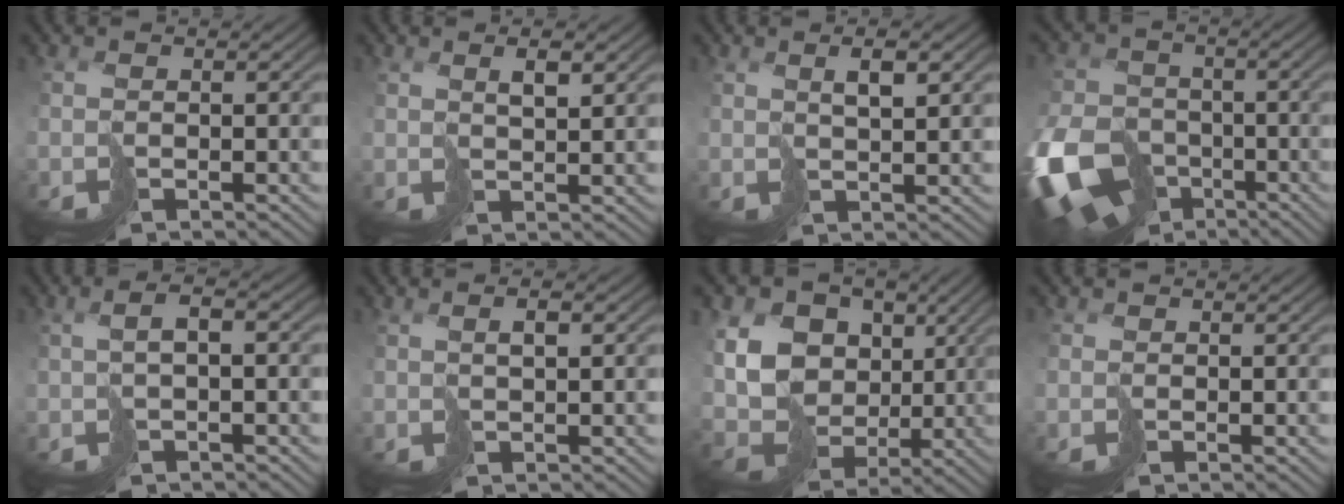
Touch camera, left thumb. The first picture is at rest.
{"total": 2.7, "force": [2.0, 0.4, 1.7], "torque": [-0.028, 0.002, 0.040]}
{"total": 3.3, "force": [2.0, 0.6, 2.5], "torque": [-0.042, 0.006, 0.041]}
{"total": 16.0, "force": [-7.0, 11.6, 8.4], "torque": [-0.248, -0.053, -0.121]}
{"total": 2.8, "force": [0.1, 0.7, 2.7], "torque": [-0.050, 0.008, 0.002]}
{"total": 1.9, "force": [1.0, 0.3, 1.5], "torque": [-0.026, 0.007, 0.021]}
{"total": 14.1, "force": [3.4, 11.6, 7.4], "torque": [-0.203, 0.016, 0.071]}
{"total": 0.6, "force": [-0.1, 0.6, 0.0], "torque": [-0.004, -0.003, -0.001]}